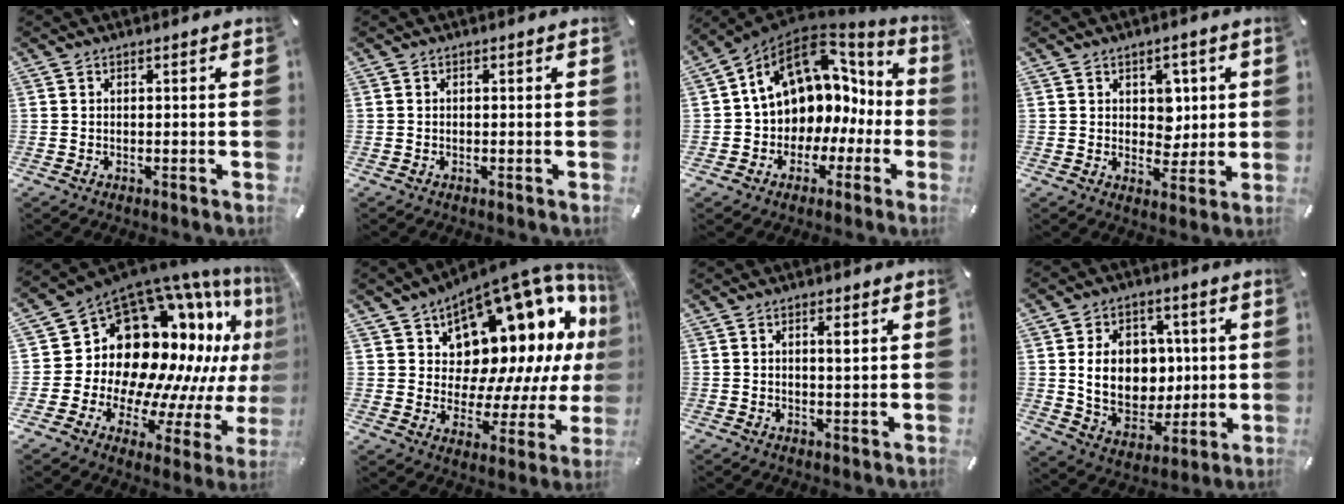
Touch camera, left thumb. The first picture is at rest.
{"total": 0.0}
{"total": 12.1, "force": [4.5, 9.7, 5.7], "torque": [-0.106, -0.040, 0.083]}
{"total": 6.0, "force": [1.9, 5.1, 2.6], "torque": [-0.020, -0.007, 0.026]}
{"total": 21.4, "force": [8.7, 14.6, 13.1], "torque": [-0.200, -0.127, 0.183]}
{"total": 18.3, "force": [11.5, 10.8, 9.2], "torque": [-0.104, -0.121, 0.203]}
{"total": 2.4, "force": [0.7, 0.8, 2.1], "torque": [-0.037, 0.000, 0.008]}
{"total": 14.3, "force": [1.9, 11.8, 7.8], "torque": [-0.134, 0.004, 0.046]}